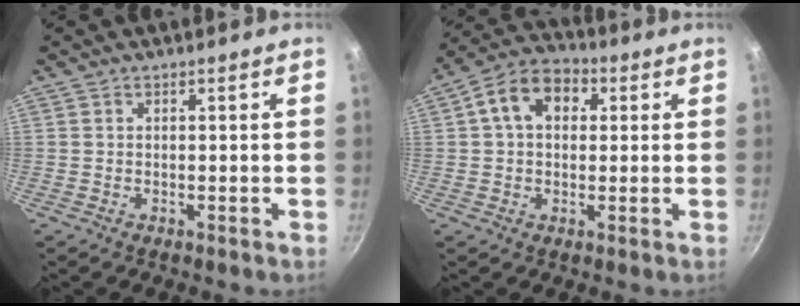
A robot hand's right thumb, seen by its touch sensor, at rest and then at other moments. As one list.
[{"total": 10.6, "force": [2.6, 7.5, 7.0], "torque": [-0.093, 0.023, 0.024]}]